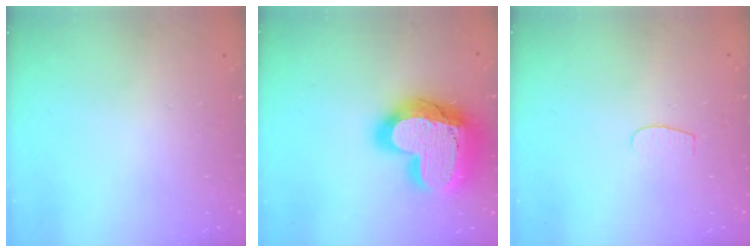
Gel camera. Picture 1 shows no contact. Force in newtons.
{"total": 25.8, "press": 25.7, "slide": 1.9}
{"total": 3.7, "press": 3.6, "slide": 0.4}